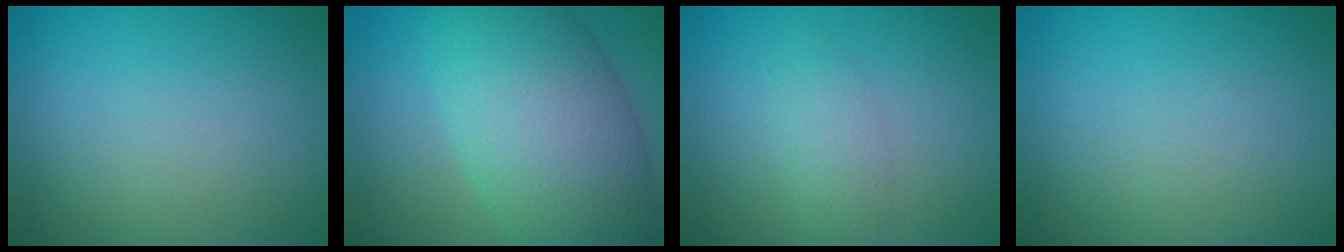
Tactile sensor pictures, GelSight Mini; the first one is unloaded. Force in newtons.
{"total": 10.6, "press": 10.6, "slide": 0.3}
{"total": 1.9, "press": 1.9, "slide": 0.1}
{"total": 0.0}